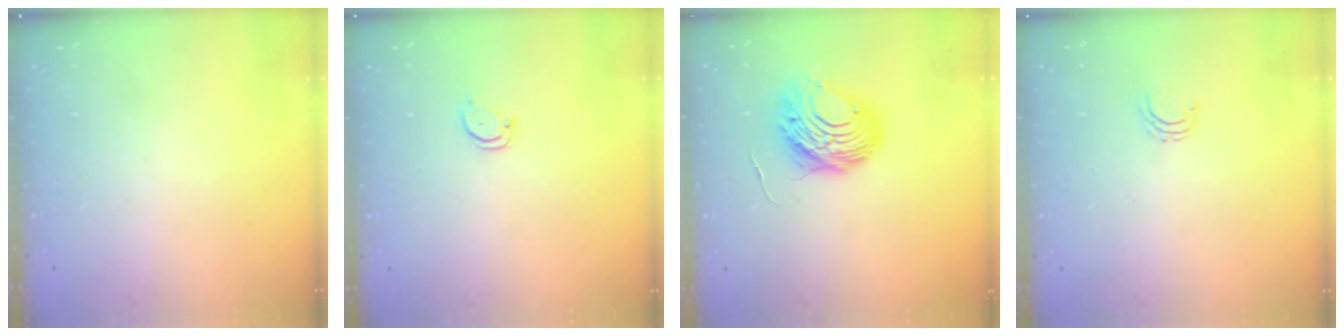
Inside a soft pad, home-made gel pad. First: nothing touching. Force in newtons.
{"total": 2.5, "press": 2.5, "slide": 0.3}
{"total": 11.1, "press": 11.1, "slide": 0.9}
{"total": 3.8, "press": 3.8, "slide": 0.2}